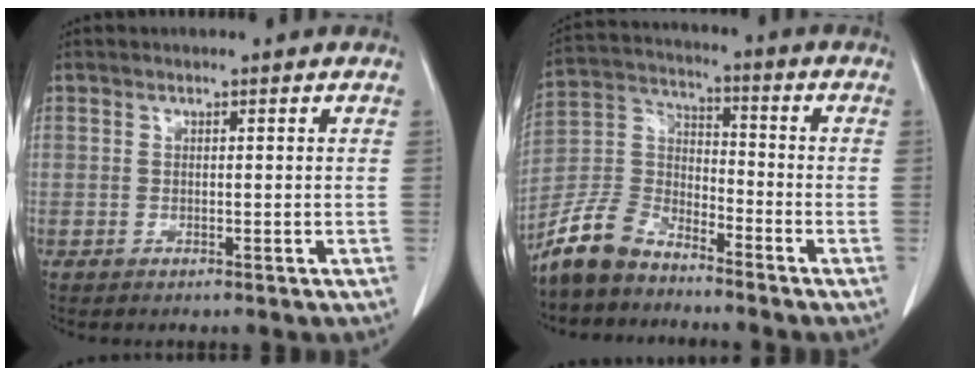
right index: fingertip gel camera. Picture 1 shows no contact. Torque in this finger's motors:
{"motor_torque": [-0.20, -0.42, -0.26, -0.21]}